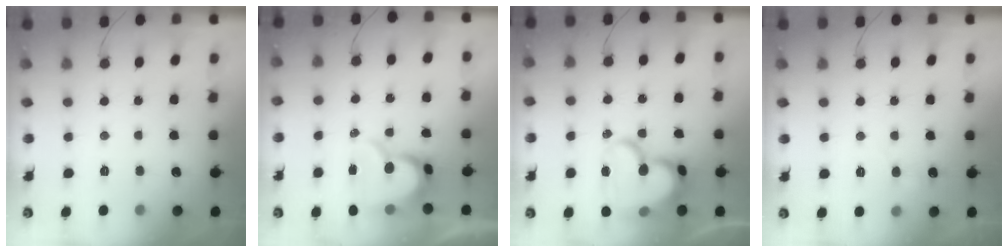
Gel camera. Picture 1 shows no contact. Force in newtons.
{"total": 12.7, "press": 12.7, "slide": 1.3}
{"total": 20.8, "press": 20.7, "slide": 1.9}
{"total": 5.8, "press": 5.8, "slide": 0.4}